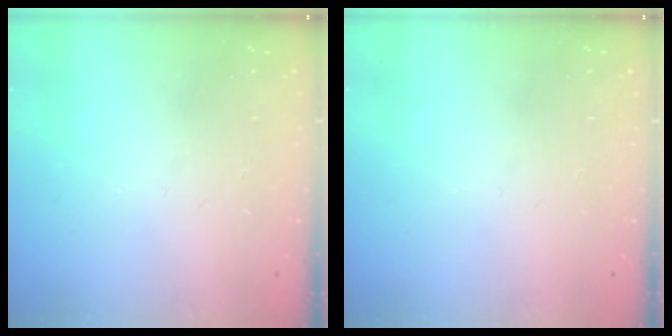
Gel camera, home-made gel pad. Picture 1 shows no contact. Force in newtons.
{"total": 0.0}